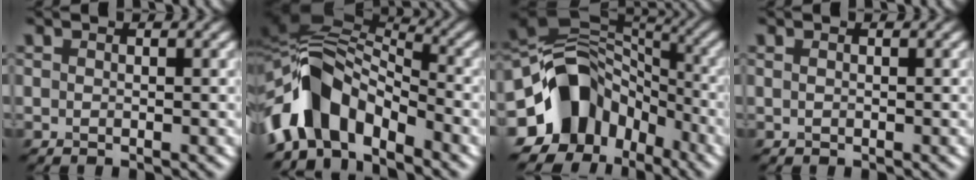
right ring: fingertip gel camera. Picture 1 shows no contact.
{"total": 9.3, "force": [-4.6, 5.7, 5.7], "torque": [-0.092, 0.010, -0.092]}
{"total": 12.3, "force": [-4.6, 9.4, 6.5], "torque": [-0.115, 0.017, -0.097]}
{"total": 0.0}